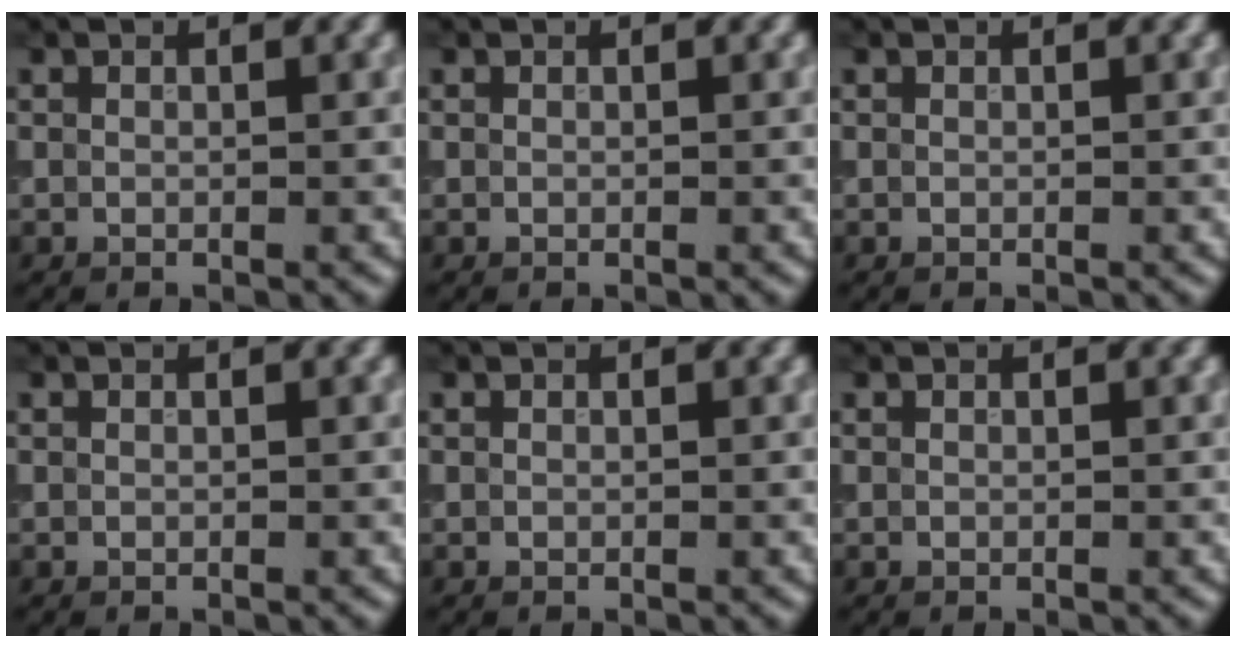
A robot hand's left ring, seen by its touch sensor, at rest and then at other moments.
{"total": 0.0}
{"total": 0.0}
{"total": 0.0}
{"total": 0.0}
{"total": 0.0}